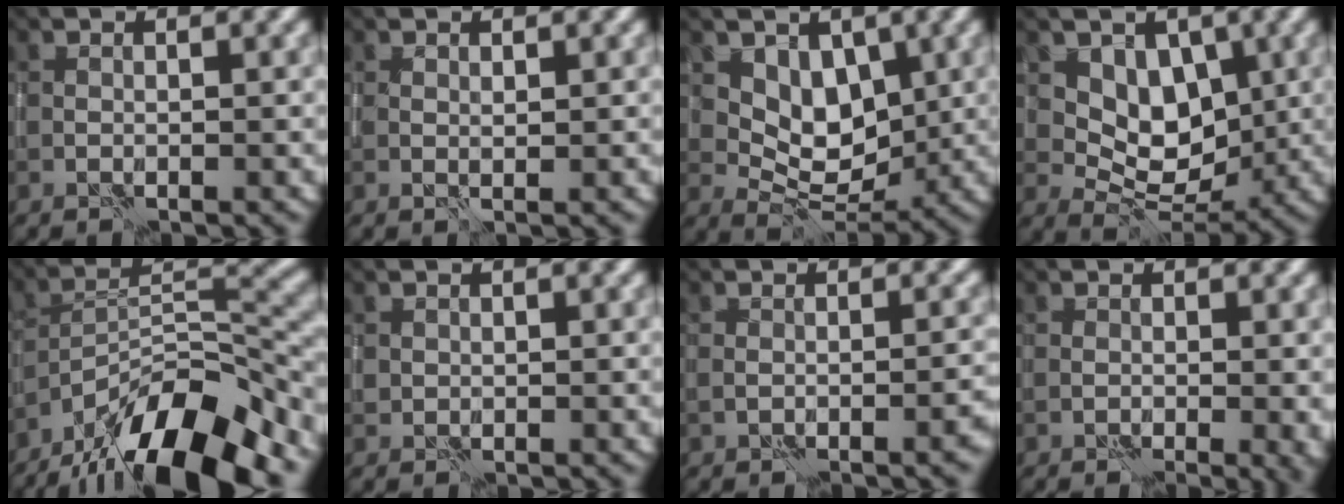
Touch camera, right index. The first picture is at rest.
{"total": 0.6, "force": [0.5, 0.0, 0.3], "torque": [-0.007, 0.001, 0.013]}
{"total": 4.5, "force": [1.9, 2.8, 2.9], "torque": [-0.042, -0.013, 0.030]}
{"total": 4.8, "force": [1.7, 3.2, 3.2], "torque": [-0.043, -0.012, 0.027]}
{"total": 12.7, "force": [-9.3, 3.2, 8.1], "torque": [-0.135, 0.015, -0.172]}
{"total": 0.7, "force": [0.3, 0.6, 0.0], "torque": [0.000, 0.001, 0.005]}
{"total": 1.7, "force": [-0.8, 0.5, 1.4], "torque": [-0.021, 0.004, -0.010]}
{"total": 1.8, "force": [-0.3, 0.5, 1.7], "torque": [-0.017, 0.000, -0.004]}